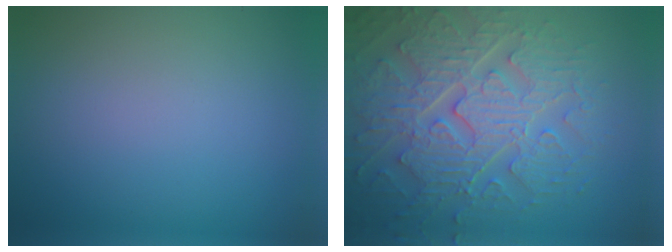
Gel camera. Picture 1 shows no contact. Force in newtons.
{"total": 8.8, "press": 6.5, "slide": 6.0}